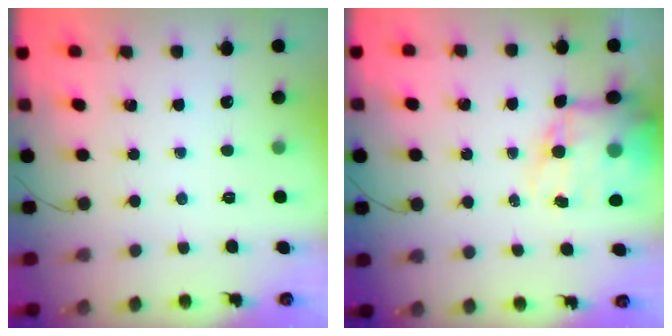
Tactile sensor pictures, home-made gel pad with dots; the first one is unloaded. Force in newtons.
{"total": 15.6, "press": 15.1, "slide": 3.8}